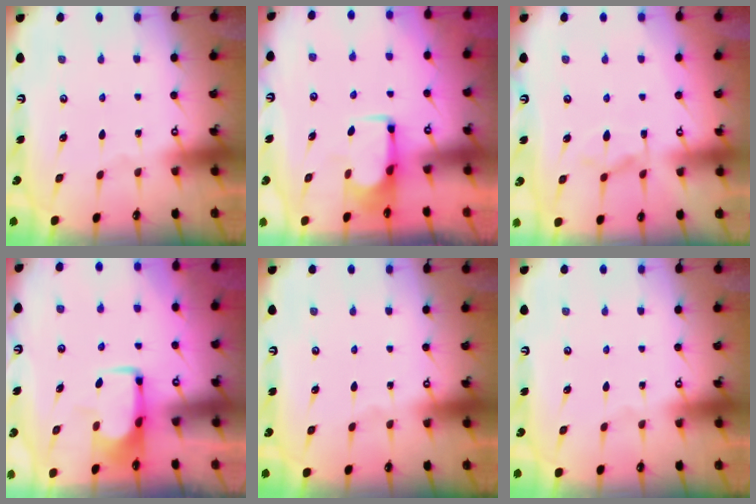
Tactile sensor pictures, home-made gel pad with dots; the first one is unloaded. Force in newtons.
{"total": 1.8, "press": 1.7, "slide": 0.6}
{"total": 5.7, "press": 5.6, "slide": 1.1}
{"total": 1.8, "press": 1.7, "slide": 0.5}
{"total": 0.0}
{"total": 0.0}